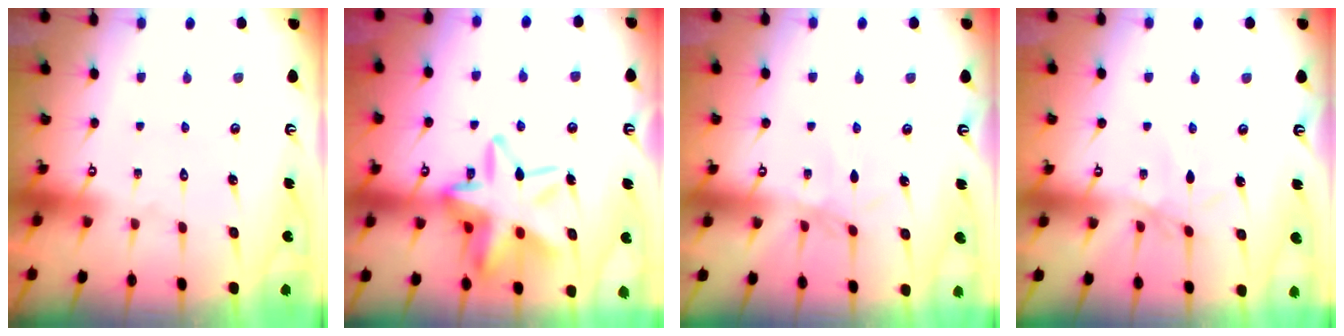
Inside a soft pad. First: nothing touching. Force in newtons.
{"total": 19.6, "press": 19.5, "slide": 1.6}
{"total": 1.7, "press": 1.7, "slide": 0.5}
{"total": 2.5, "press": 2.5, "slide": 0.6}